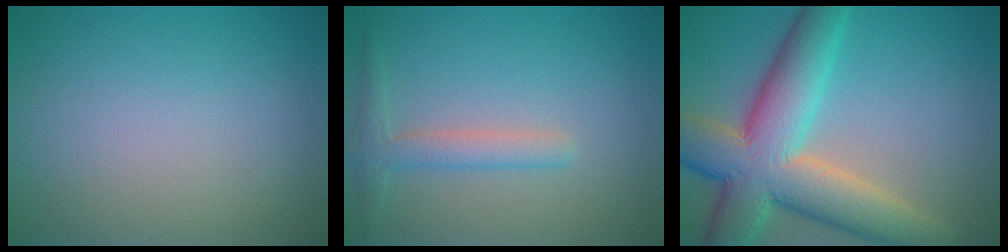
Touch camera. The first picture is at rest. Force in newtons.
{"total": 2.4, "press": 2.4, "slide": 0.1}
{"total": 11.4, "press": 11.4, "slide": 0.7}